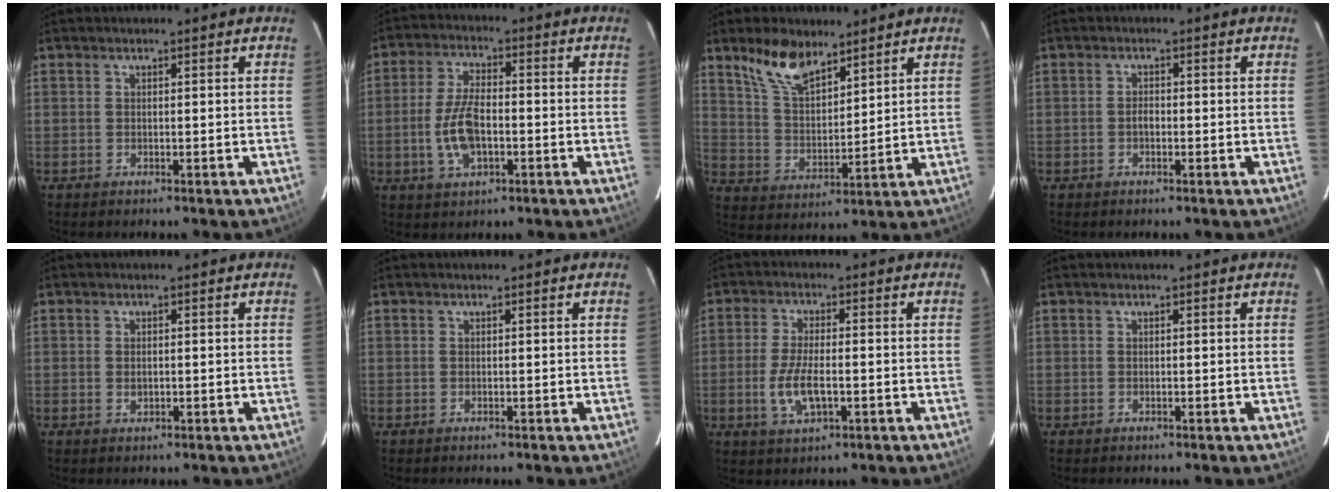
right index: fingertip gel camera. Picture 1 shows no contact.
{"total": 8.7, "force": [-2.1, 4.1, 7.4], "torque": [-0.156, 0.003, -0.037]}
{"total": 10.3, "force": [7.5, 4.4, 5.5], "torque": [-0.102, 0.009, 0.150]}
{"total": 1.2, "force": [-0.5, 0.7, 0.9], "torque": [-0.016, 0.005, -0.009]}
{"total": 1.3, "force": [-0.2, 0.9, 0.9], "torque": [-0.015, 0.000, -0.003]}
{"total": 0.0}
{"total": 7.3, "force": [-2.0, 2.9, 6.4], "torque": [-0.133, -0.008, -0.036]}
{"total": 0.0}